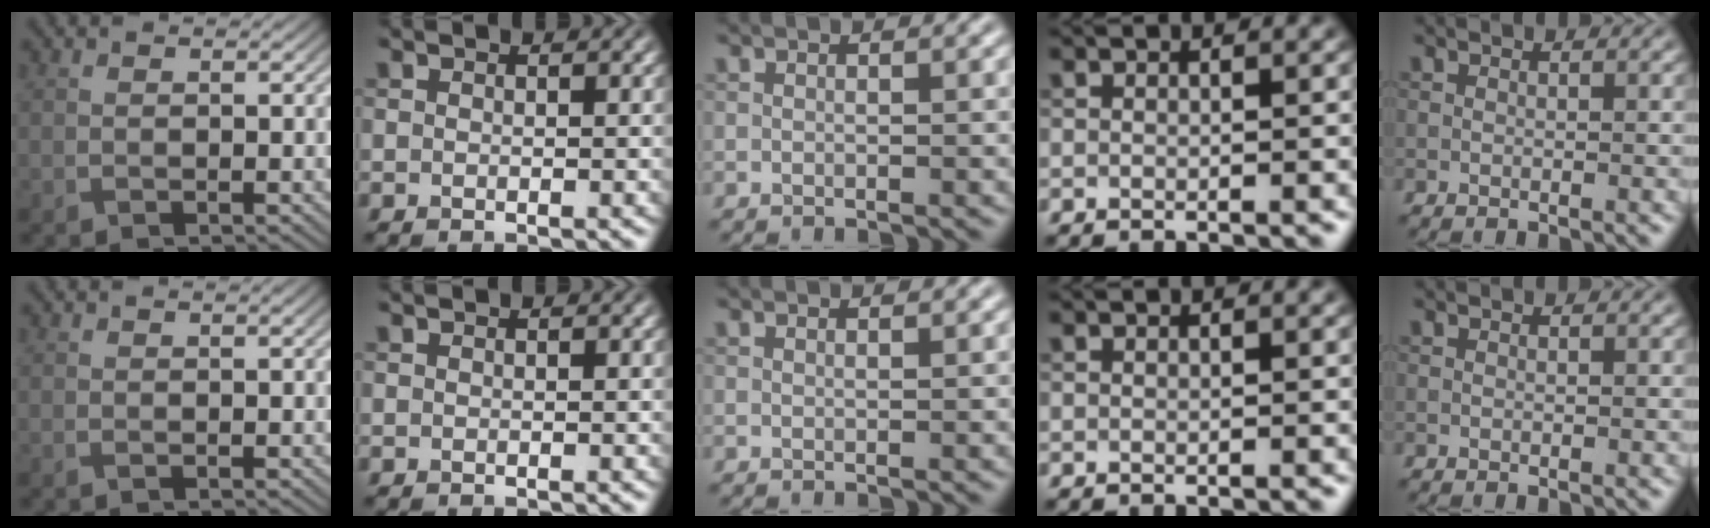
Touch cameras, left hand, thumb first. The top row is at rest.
{"thumb": {"total": 0.5, "force": [0.4, 0.0, 0.4], "torque": [-0.007, 0.004, 0.008]}}